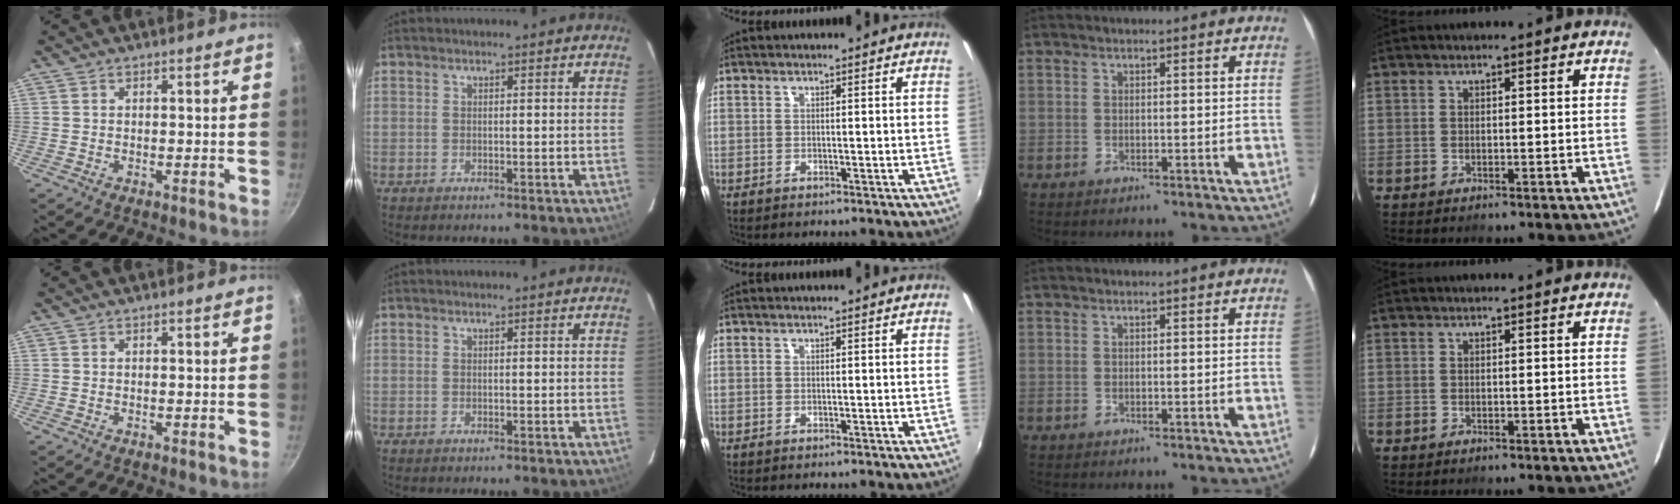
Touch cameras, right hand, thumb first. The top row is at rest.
{}